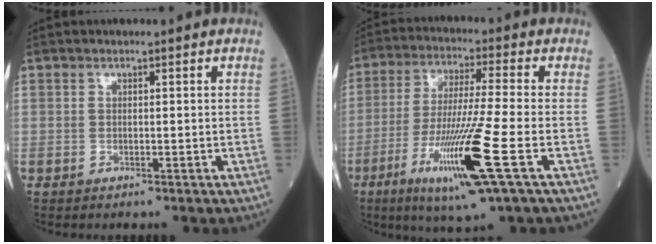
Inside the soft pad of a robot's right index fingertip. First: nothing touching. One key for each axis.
{"total": 14.5, "fx": -5.6, "fy": -0.6, "fz": 13.4, "tx": -0.265, "ty": -0.030, "tz": -0.105}